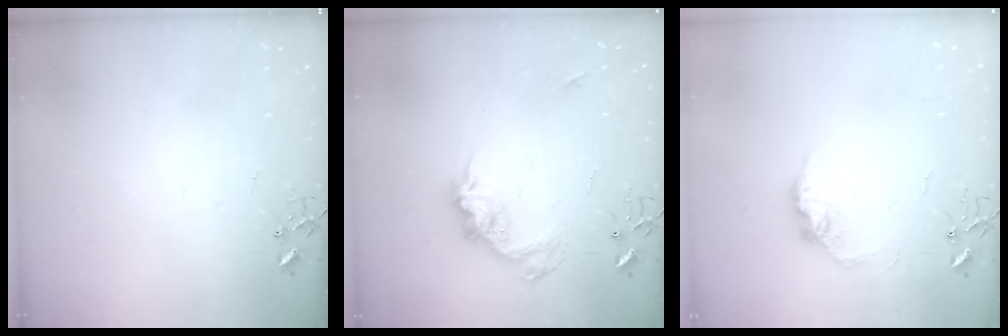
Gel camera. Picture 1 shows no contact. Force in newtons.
{"total": 14.4, "press": 14.3, "slide": 1.1}
{"total": 10.1, "press": 10.0, "slide": 0.5}